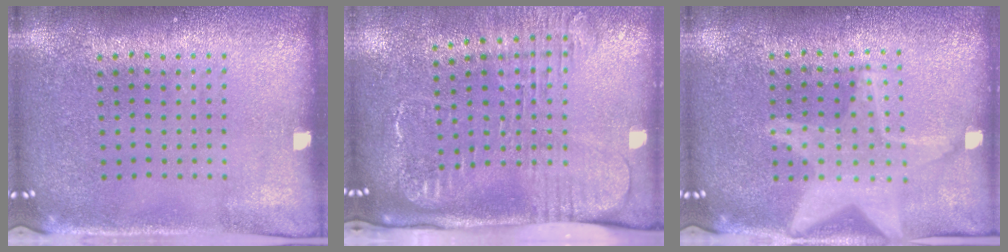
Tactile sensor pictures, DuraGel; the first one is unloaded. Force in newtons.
{"total": 2.6, "press": 2.0, "slide": 1.7}
{"total": 3.1, "press": 3.1, "slide": 0.3}